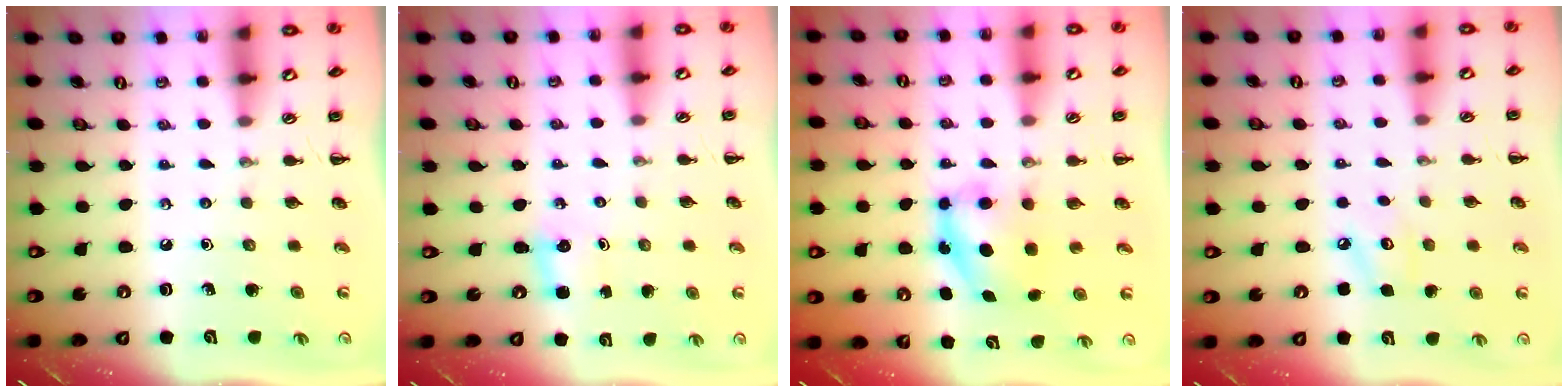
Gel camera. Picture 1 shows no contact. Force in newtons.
{"total": 1.8, "press": 1.7, "slide": 0.5}
{"total": 6.1, "press": 6.0, "slide": 0.9}
{"total": 4.2, "press": 4.1, "slide": 0.7}